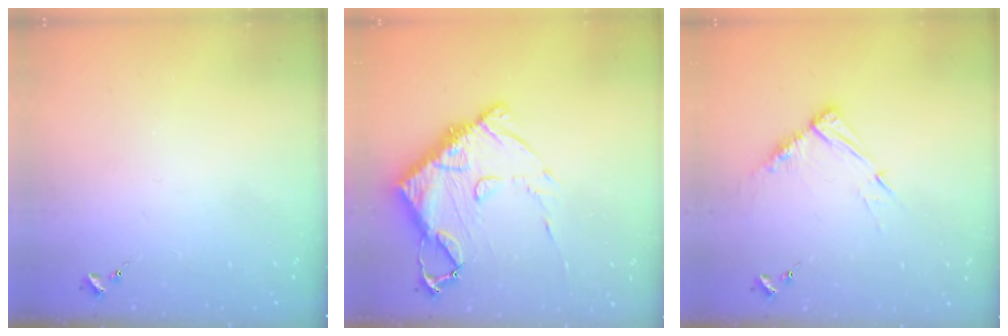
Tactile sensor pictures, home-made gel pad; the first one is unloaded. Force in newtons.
{"total": 14.3, "press": 14.2, "slide": 1.3}
{"total": 9.4, "press": 9.4, "slide": 0.6}